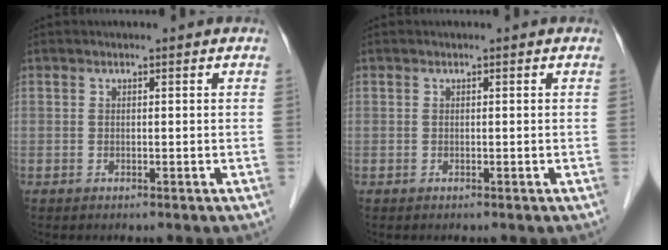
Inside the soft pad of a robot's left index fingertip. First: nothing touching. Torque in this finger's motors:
{"motor_torque": [0.00, 0.00, 0.00, 0.00]}